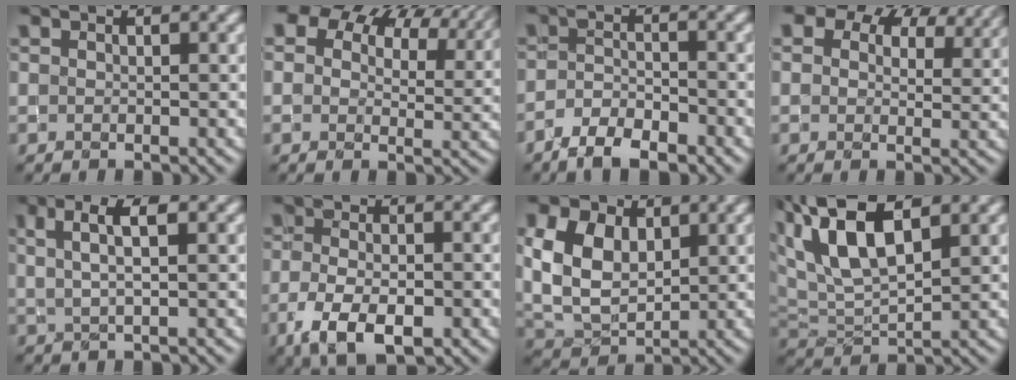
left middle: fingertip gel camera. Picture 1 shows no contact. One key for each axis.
{"total": 12.6, "fx": 8.0, "fy": 7.3, "fz": 6.3, "tx": -0.107, "ty": 0.031, "tz": 0.117}
{"total": 4.0, "fx": -3.1, "fy": 1.3, "fz": 2.2, "tx": -0.037, "ty": 0.002, "tz": -0.058}
{"total": 10.8, "fx": 7.2, "fy": 6.2, "fz": 5.1, "tx": -0.095, "ty": 0.017, "tz": 0.102}
{"total": 3.6, "fx": 1.5, "fy": 1.0, "fz": 3.1, "tx": -0.055, "ty": 0.006, "tz": 0.027}
{"total": 5.8, "fx": -2.6, "fy": 2.8, "fz": 4.3, "tx": -0.088, "ty": -0.011, "tz": -0.045}
{"total": 7.2, "fx": 2.1, "fy": 4.9, "fz": 4.8, "tx": -0.119, "ty": 0.010, "tz": 0.039}
{"total": 8.8, "fx": 4.1, "fy": 3.9, "fz": 6.7, "tx": -0.138, "ty": 0.022, "tz": 0.069}